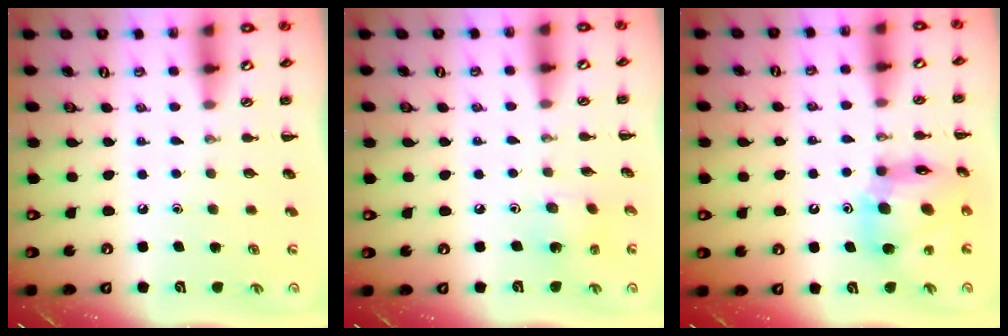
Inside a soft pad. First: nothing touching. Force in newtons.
{"total": 1.8, "press": 1.7, "slide": 0.5}
{"total": 13.1, "press": 12.6, "slide": 3.6}